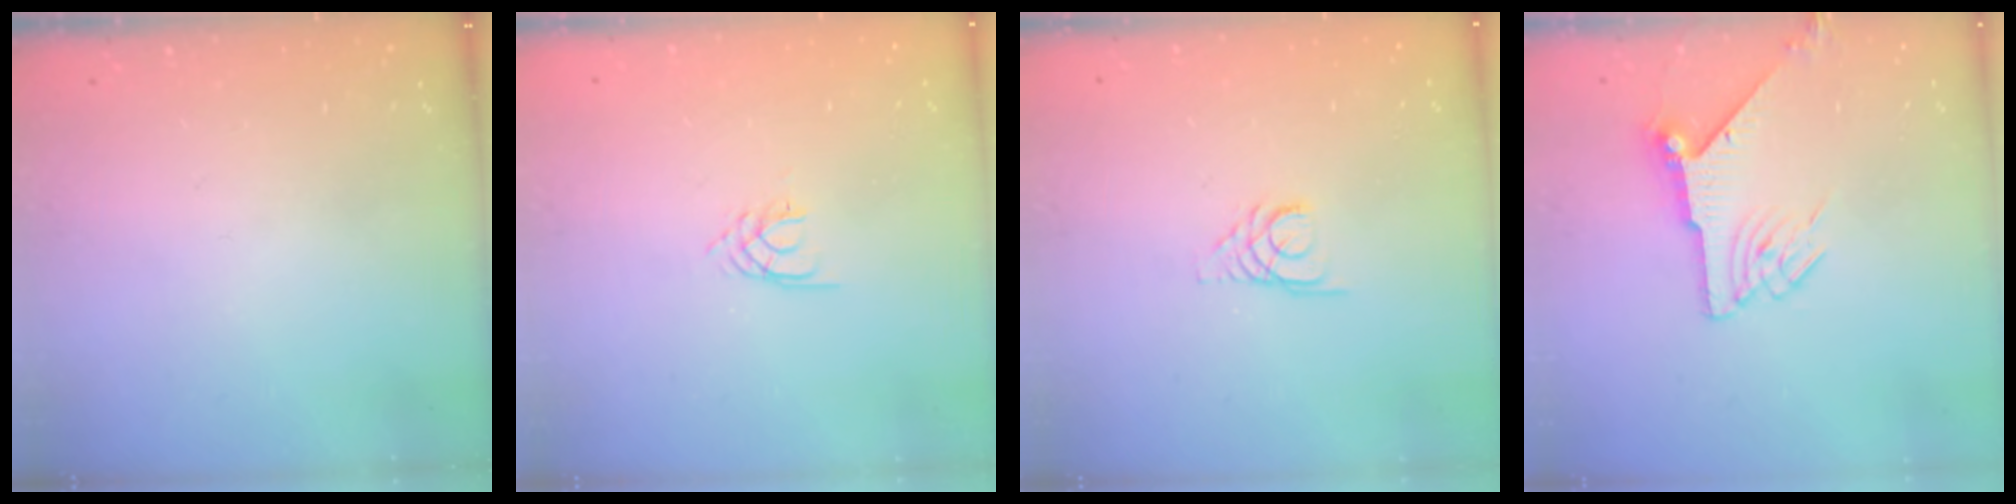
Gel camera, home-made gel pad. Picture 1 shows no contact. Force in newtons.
{"total": 1.9, "press": 1.9, "slide": 0.2}
{"total": 3.4, "press": 3.3, "slide": 0.3}
{"total": 8.3, "press": 8.3, "slide": 0.4}